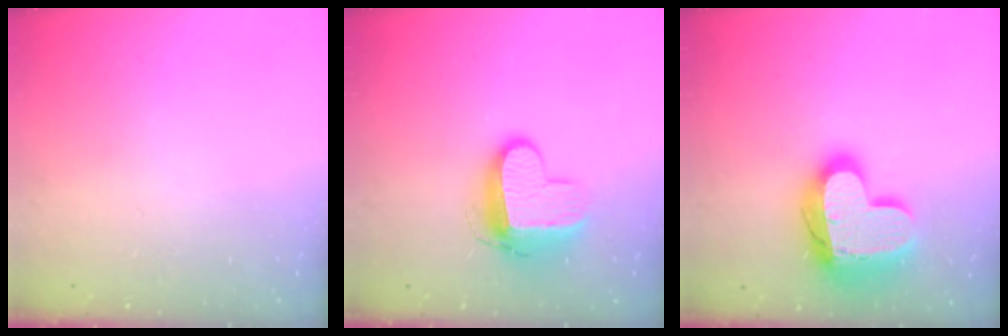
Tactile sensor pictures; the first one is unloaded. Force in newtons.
{"total": 11.1, "press": 11.1, "slide": 1.0}
{"total": 19.7, "press": 19.7, "slide": 1.4}